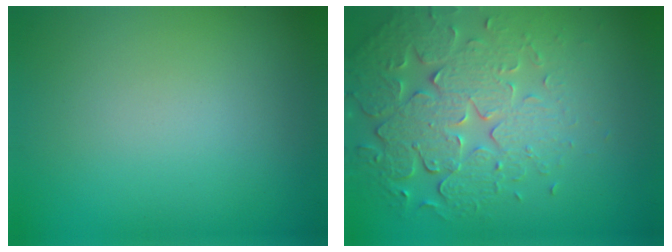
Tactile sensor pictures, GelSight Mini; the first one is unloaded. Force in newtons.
{"total": 6.7, "press": 5.1, "slide": 4.4}